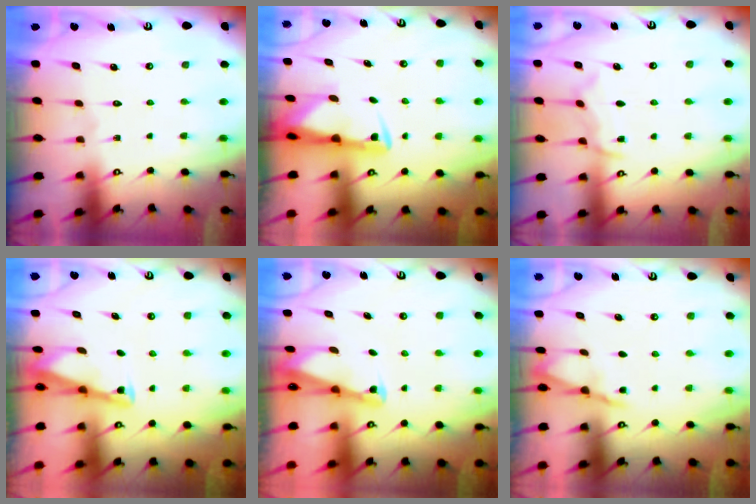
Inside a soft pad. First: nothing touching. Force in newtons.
{"total": 2.7, "press": 2.6, "slide": 0.5}
{"total": 8.0, "press": 8.0, "slide": 0.8}
{"total": 3.0, "press": 3.0, "slide": 0.3}
{"total": 2.1, "press": 2.0, "slide": 0.3}
{"total": 2.8, "press": 2.8, "slide": 0.5}